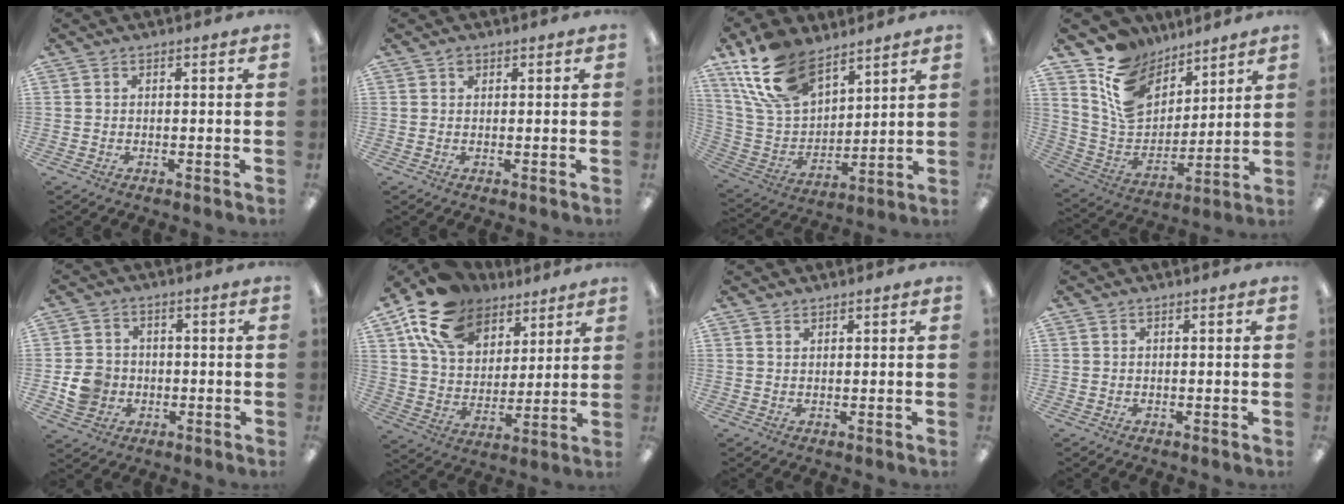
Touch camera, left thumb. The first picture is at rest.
{"total": 1.1, "force": [0.6, 0.8, 0.4], "torque": [-0.011, 0.002, 0.012]}
{"total": 18.2, "force": [12.2, 9.9, 9.2], "torque": [-0.210, -0.044, 0.231]}
{"total": 15.1, "force": [9.2, 10.0, 6.5], "torque": [-0.136, -0.053, 0.181]}
{"total": 7.1, "force": [-1.6, 6.5, 2.6], "torque": [-0.060, 0.013, -0.026]}
{"total": 16.4, "force": [11.2, 9.9, 6.7], "torque": [-0.147, -0.053, 0.213]}
{"total": 1.0, "force": [0.9, 0.4, 0.2], "torque": [-0.005, 0.000, 0.018]}
{"total": 0.0}